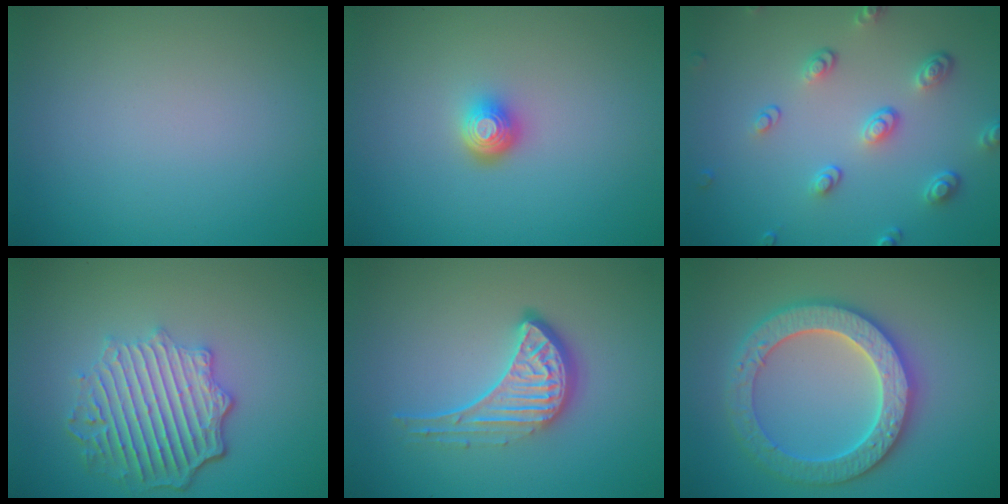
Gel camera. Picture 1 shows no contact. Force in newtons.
{"total": 2.0, "press": 1.5, "slide": 1.4}
{"total": 3.6, "press": 2.8, "slide": 2.3}
{"total": 5.9, "press": 4.6, "slide": 3.7}
{"total": 4.6, "press": 3.3, "slide": 3.3}
{"total": 6.4, "press": 6.3, "slide": 1.3}